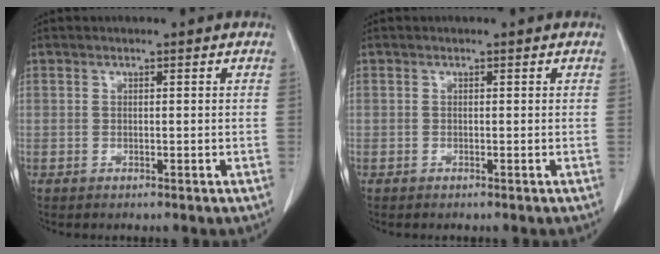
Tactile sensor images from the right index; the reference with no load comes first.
{"total": 0.0}